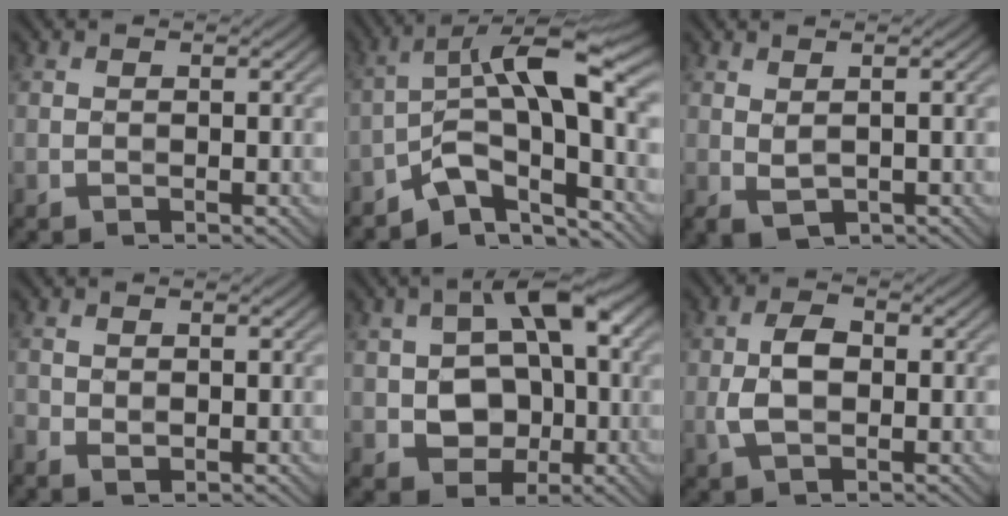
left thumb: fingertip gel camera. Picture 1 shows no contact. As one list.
[{"total": 10.4, "force": [-3.5, 3.7, 9.0], "torque": [-0.146, 0.012, -0.076]}, {"total": 1.7, "force": [0.6, 0.5, 1.5], "torque": [-0.036, -0.003, 0.015]}, {"total": 1.5, "force": [-0.5, 1.0, 1.1], "torque": [-0.028, -0.007, -0.008]}, {"total": 9.1, "force": [-0.6, 6.5, 6.4], "torque": [-0.101, 0.003, -0.018]}, {"total": 4.1, "force": [-0.4, 2.4, 3.3], "torque": [-0.074, 0.002, -0.008]}]